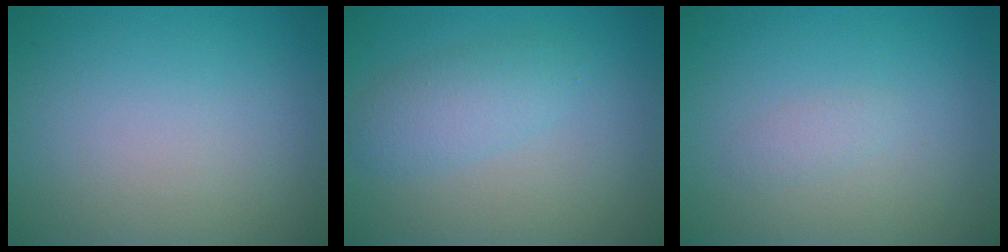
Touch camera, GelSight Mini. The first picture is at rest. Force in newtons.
{"total": 2.7, "press": 2.7, "slide": 0.1}
{"total": 0.8, "press": 0.8, "slide": 0.1}